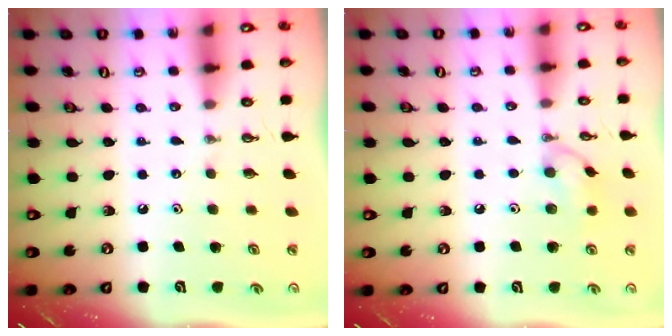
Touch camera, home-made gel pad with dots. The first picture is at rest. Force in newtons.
{"total": 8.5, "press": 8.4, "slide": 1.6}